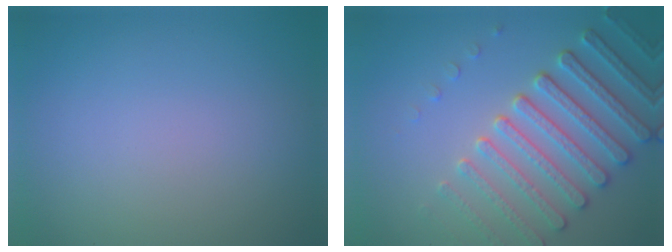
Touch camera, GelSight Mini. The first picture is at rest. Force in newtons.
{"total": 5.1, "press": 4.8, "slide": 1.7}